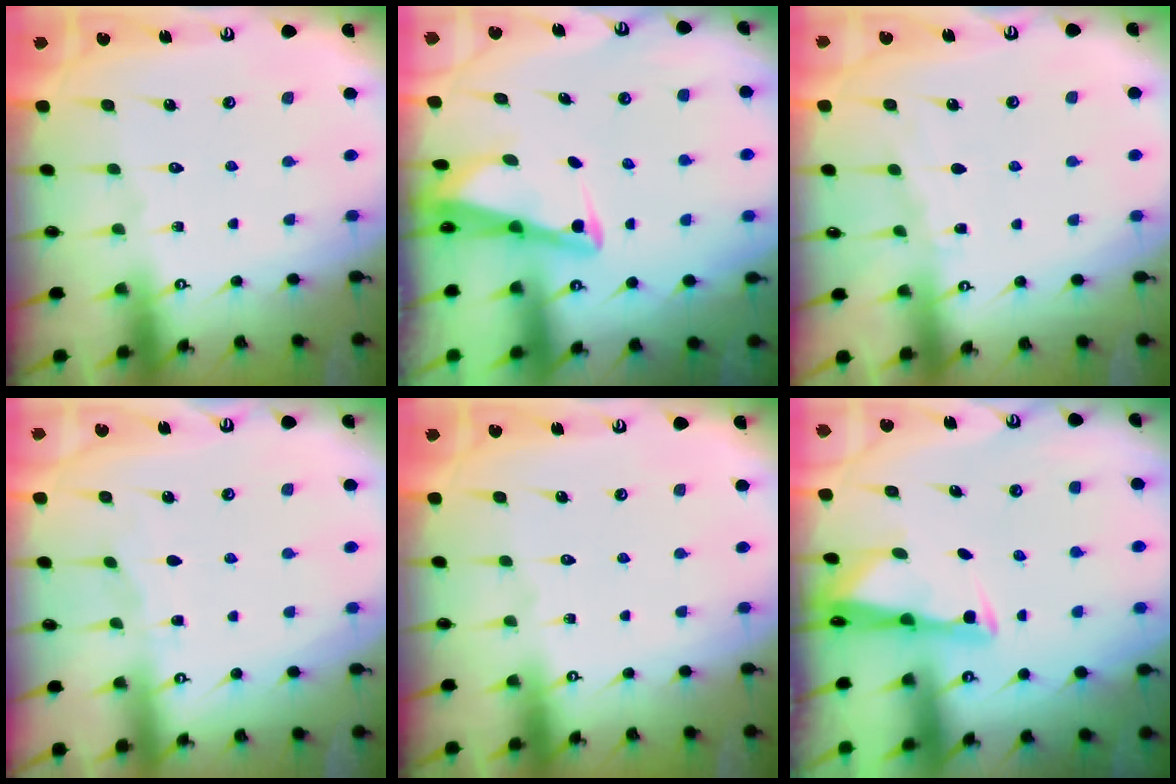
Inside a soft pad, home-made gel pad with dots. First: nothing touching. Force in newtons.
{"total": 2.5, "press": 2.5, "slide": 0.2}
{"total": 3.4, "press": 3.4, "slide": 0.4}
{"total": 2.5, "press": 2.5, "slide": 0.3}
{"total": 0.0}
{"total": 2.7, "press": 2.7, "slide": 0.4}